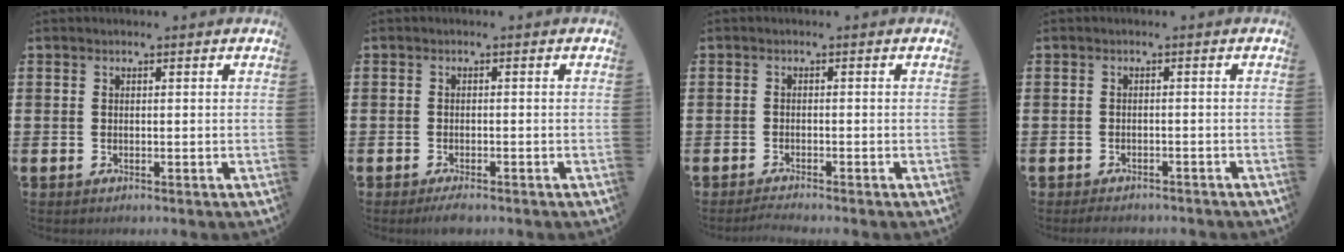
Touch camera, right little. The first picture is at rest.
{"total": 1.3, "force": [-0.9, 0.3, 0.9], "torque": [-0.018, 0.000, -0.019]}
{"total": 1.1, "force": [-0.9, -0.1, 0.5], "torque": [-0.009, -0.001, -0.018]}
{"total": 1.2, "force": [-1.2, 0.2, 0.2], "torque": [-0.008, 0.000, -0.024]}